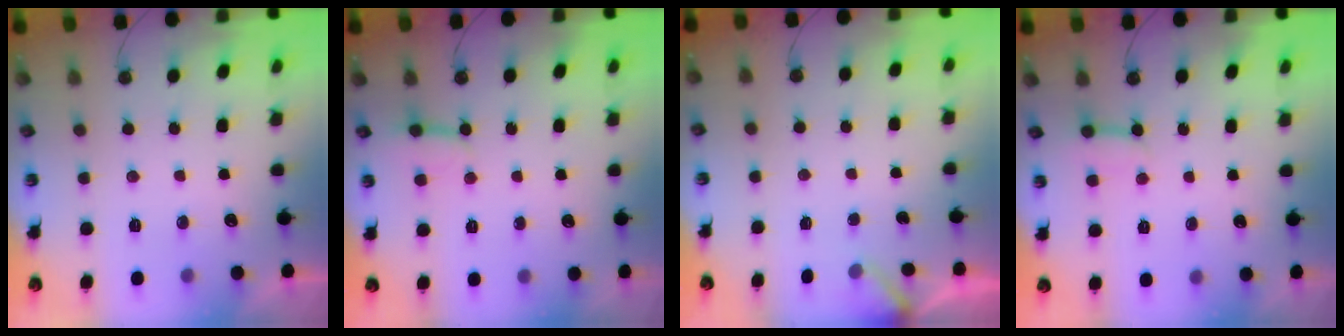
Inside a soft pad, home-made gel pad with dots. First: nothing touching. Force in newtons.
{"total": 3.2, "press": 3.2, "slide": 0.2}
{"total": 1.7, "press": 1.7, "slide": 0.1}
{"total": 3.1, "press": 3.1, "slide": 0.1}